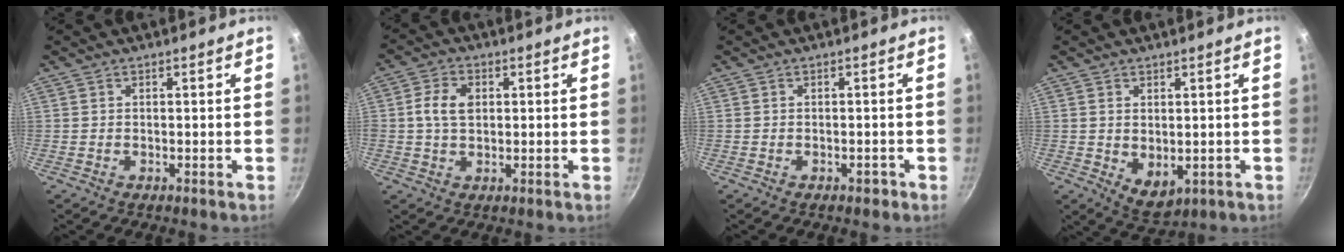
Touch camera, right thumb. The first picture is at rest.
{"total": 5.9, "force": [0.8, 3.9, 4.3], "torque": [-0.077, 0.009, 0.010]}
{"total": 1.3, "force": [-0.8, 0.7, 0.7], "torque": [-0.006, 0.011, -0.004]}
{"total": 5.5, "force": [0.2, 3.6, 4.2], "torque": [-0.057, -0.017, 0.015]}